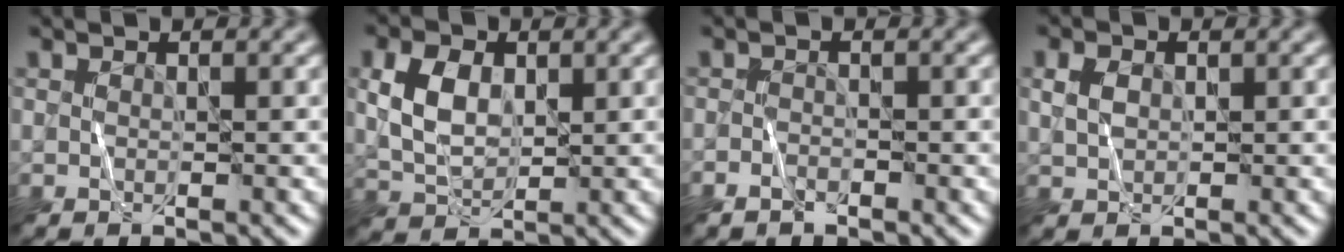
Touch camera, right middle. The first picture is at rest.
{"total": 4.1, "force": [0.8, 2.7, 3.0], "torque": [-0.071, 0.004, 0.016]}
{"total": 1.1, "force": [-1.0, 0.3, 0.3], "torque": [-0.005, 0.002, -0.020]}
{"total": 1.7, "force": [0.4, 1.3, 1.1], "torque": [-0.026, 0.005, 0.008]}